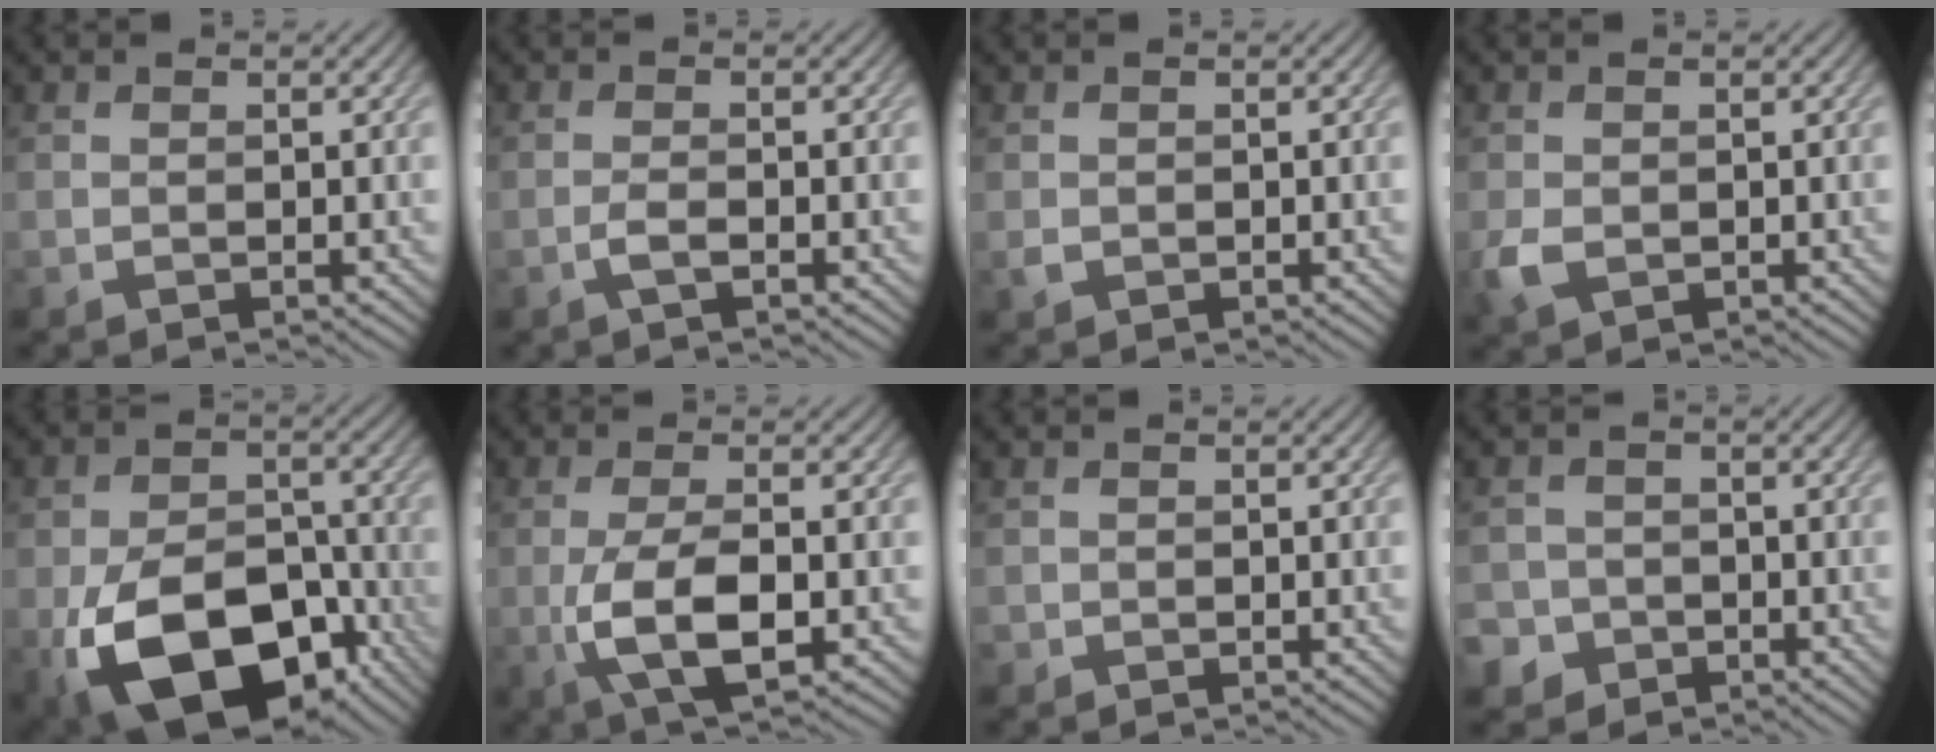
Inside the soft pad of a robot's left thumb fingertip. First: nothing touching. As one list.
[{"total": 1.8, "force": [-0.9, 0.5, 1.5], "torque": [-0.033, 0.003, -0.022]}, {"total": 1.0, "force": [-0.2, 0.9, 0.4], "torque": [-0.010, -0.006, -0.003]}, {"total": 3.0, "force": [-0.7, 2.3, 1.8], "torque": [-0.047, -0.011, -0.015]}, {"total": 16.9, "force": [-7.5, 10.2, 11.3], "torque": [-0.207, -0.039, -0.124]}, {"total": 7.9, "force": [-1.7, 3.2, 7.0], "torque": [-0.148, -0.007, -0.030]}, {"total": 0.6, "force": [-0.2, 0.5, -0.1], "torque": [0.005, -0.003, -0.008]}, {"total": 4.2, "force": [-2.3, 3.4, 0.5], "torque": [-0.004, -0.003, -0.053]}]